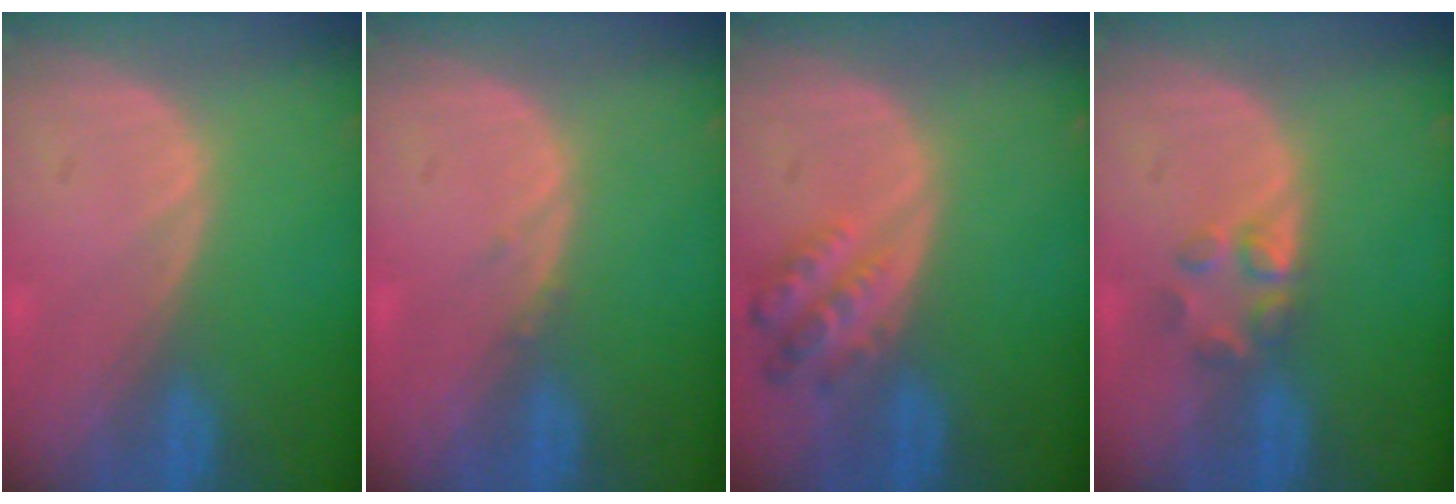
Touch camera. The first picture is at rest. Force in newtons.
{"total": 0.6, "press": 0.6, "slide": 0.3}
{"total": 5.1, "press": 4.8, "slide": 1.7}
{"total": 2.9, "press": 2.9, "slide": 0.3}